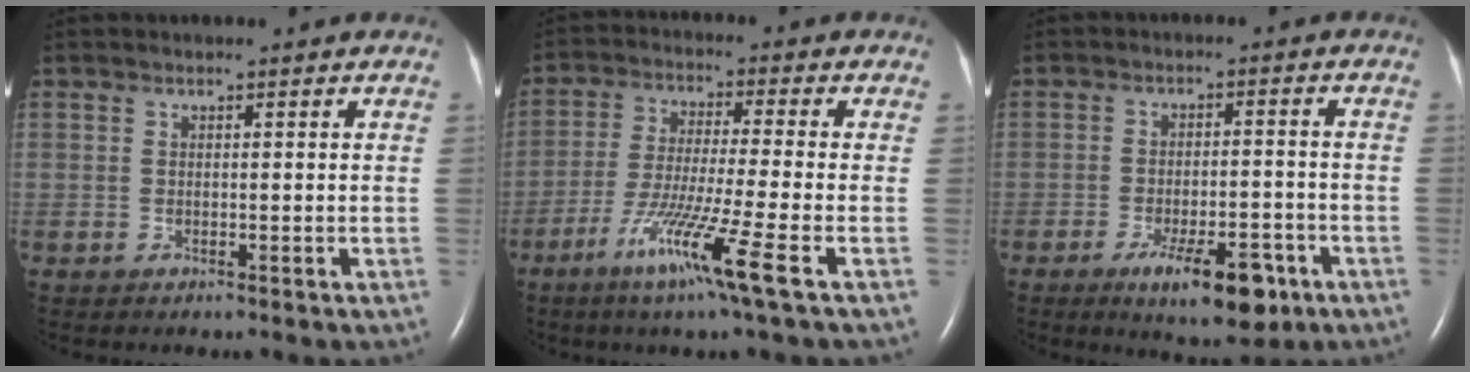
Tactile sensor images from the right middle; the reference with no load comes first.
{"total": 11.5, "force": [-5.8, -1.6, 9.8], "torque": [-0.189, -0.038, -0.108]}
{"total": 9.5, "force": [-5.3, 2.7, 7.4], "torque": [-0.116, -0.009, -0.073]}